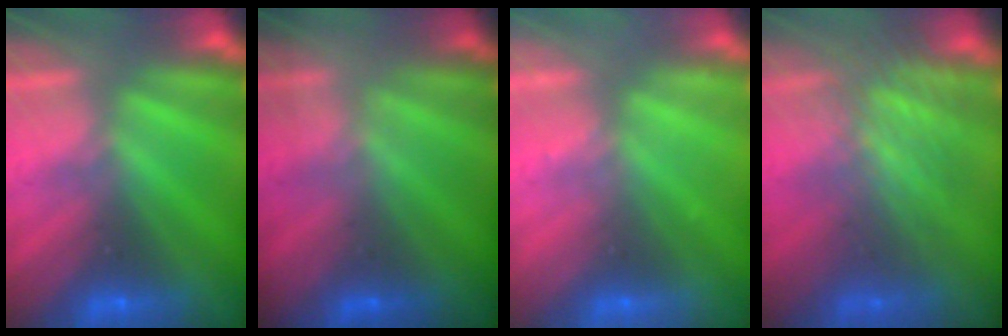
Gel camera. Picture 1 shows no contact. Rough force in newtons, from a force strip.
{"total": 1.8}
{"total": 2.2}
{"total": 3.2}